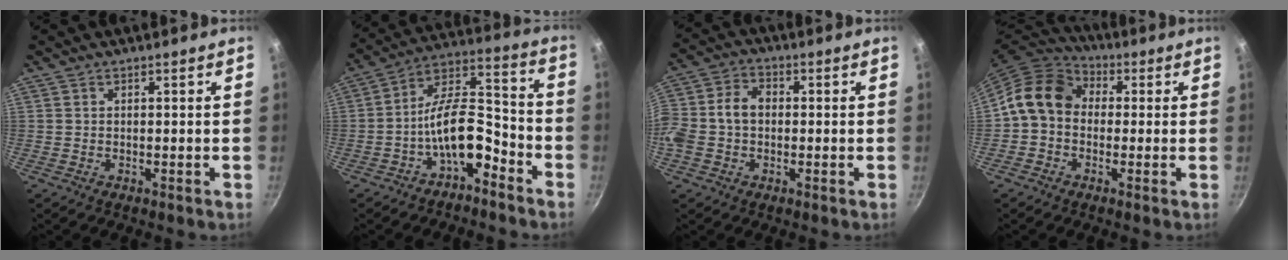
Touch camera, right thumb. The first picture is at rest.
{"total": 12.4, "force": [-6.0, 5.8, 9.2], "torque": [-0.132, 0.074, -0.107]}
{"total": 9.4, "force": [-0.6, 7.1, 6.2], "torque": [-0.111, 0.030, -0.026]}
{"total": 11.3, "force": [0.6, 9.1, 6.6], "torque": [-0.092, 0.031, -0.012]}